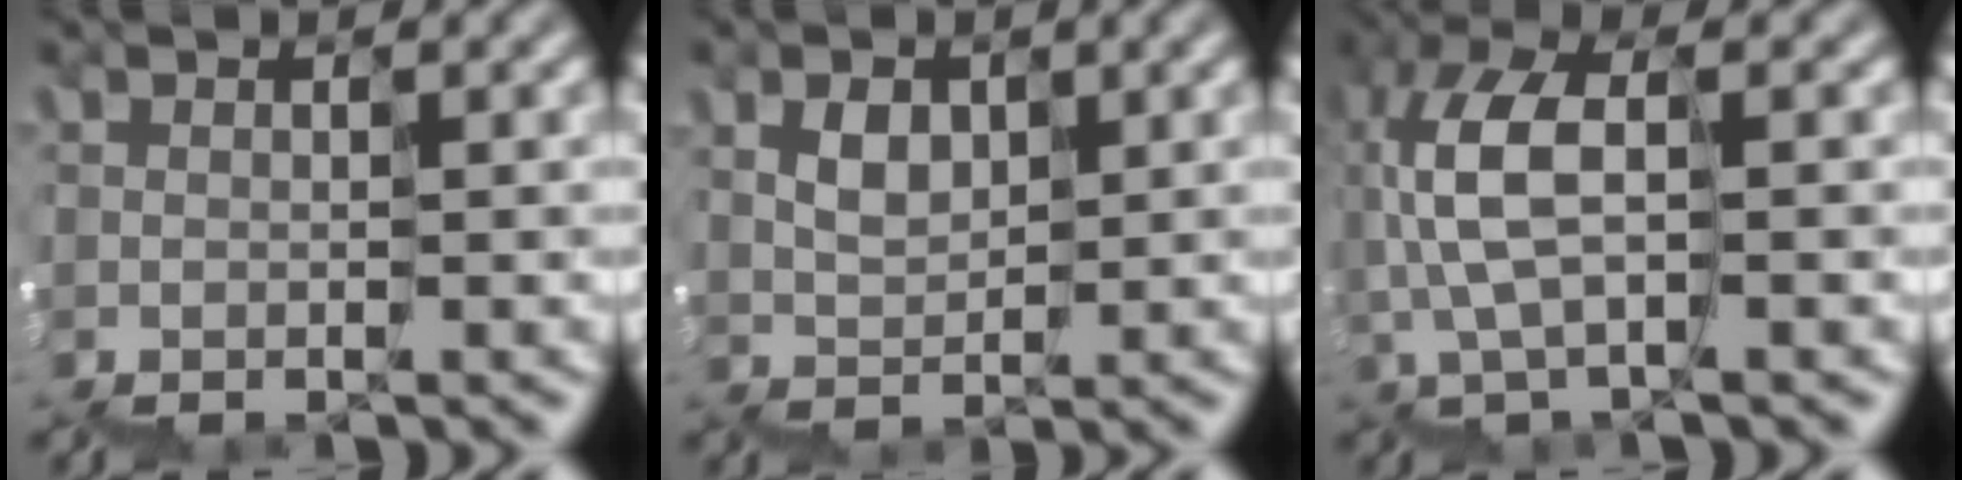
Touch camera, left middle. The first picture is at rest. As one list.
[{"total": 1.8, "force": [1.2, 0.2, -1.3], "torque": [0.006, 0.018, 0.026]}, {"total": 4.6, "force": [1.3, 1.6, 4.1], "torque": [-0.118, 0.029, 0.022]}]